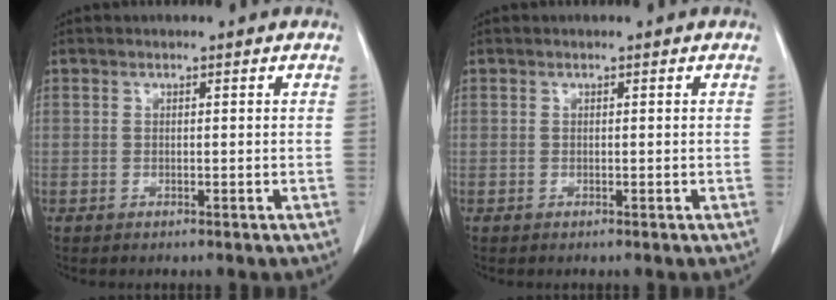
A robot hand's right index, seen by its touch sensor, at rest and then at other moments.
{"total": 0.0}